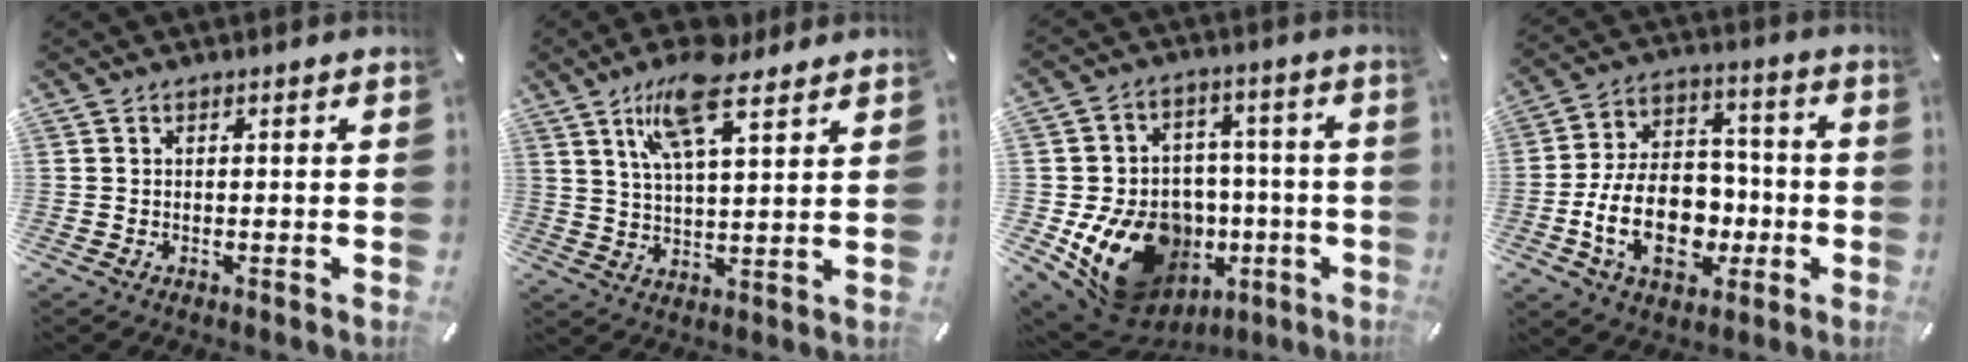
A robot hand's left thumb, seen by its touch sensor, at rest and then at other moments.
{"total": 12.5, "force": [8.2, 4.0, 8.4], "torque": [-0.158, -0.020, 0.146]}
{"total": 19.0, "force": [-5.4, 15.2, 9.9], "torque": [-0.173, 0.022, -0.063]}
{"total": 18.6, "force": [-4.9, 12.8, 12.5], "torque": [-0.245, 0.020, -0.079]}